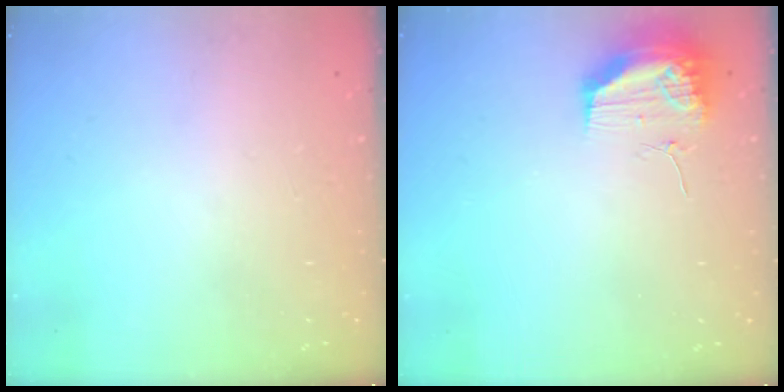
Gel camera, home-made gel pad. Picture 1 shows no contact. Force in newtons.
{"total": 11.2, "press": 11.1, "slide": 1.6}